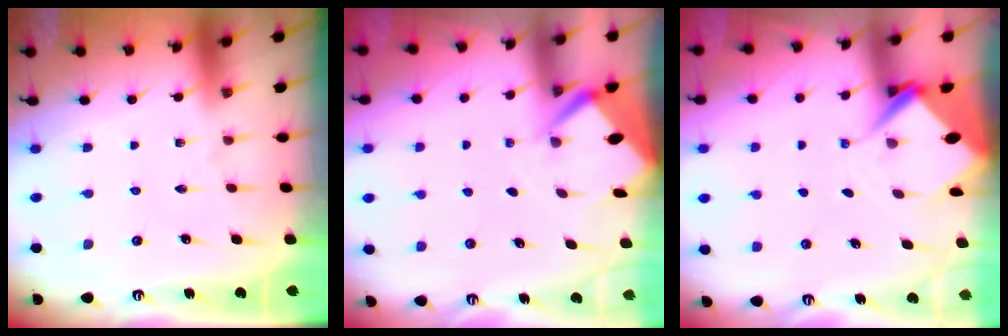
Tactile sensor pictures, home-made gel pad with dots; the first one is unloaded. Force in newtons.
{"total": 2.8, "press": 2.8, "slide": 0.2}
{"total": 5.5, "press": 5.4, "slide": 0.5}